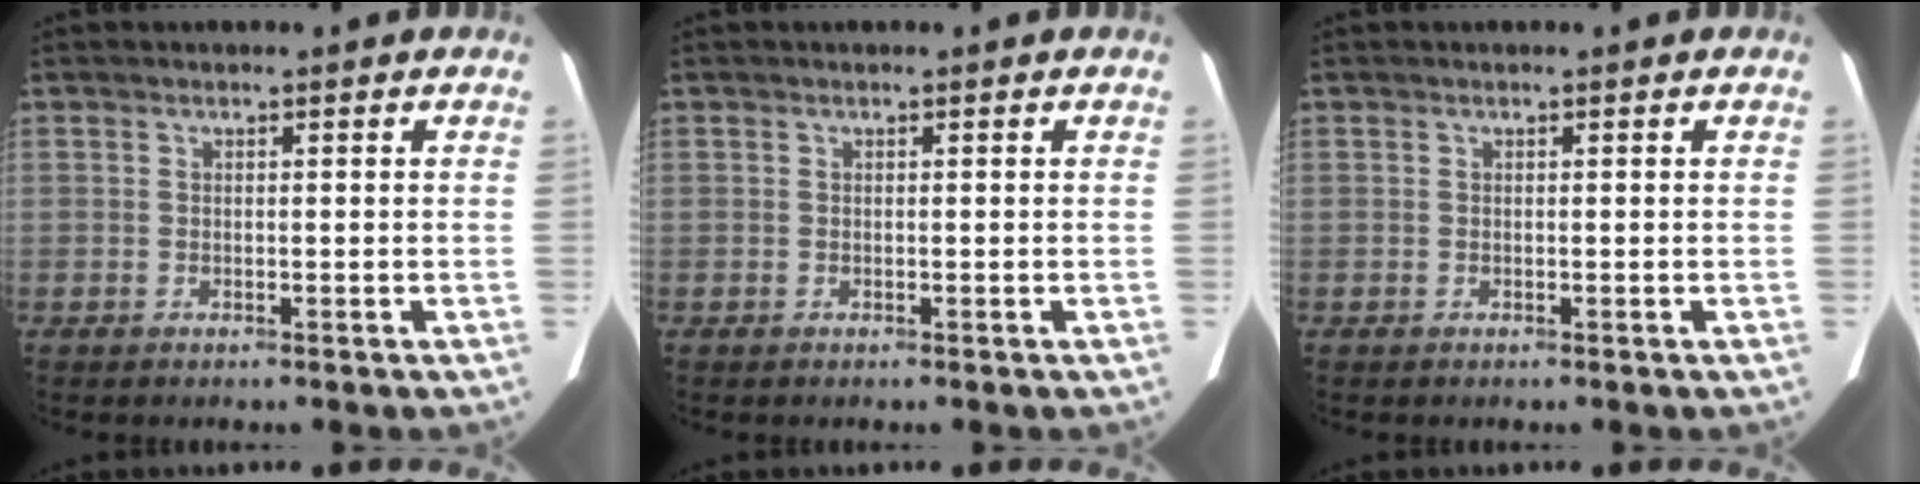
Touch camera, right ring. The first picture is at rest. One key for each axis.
{"total": 0.0}
{"total": 0.0}